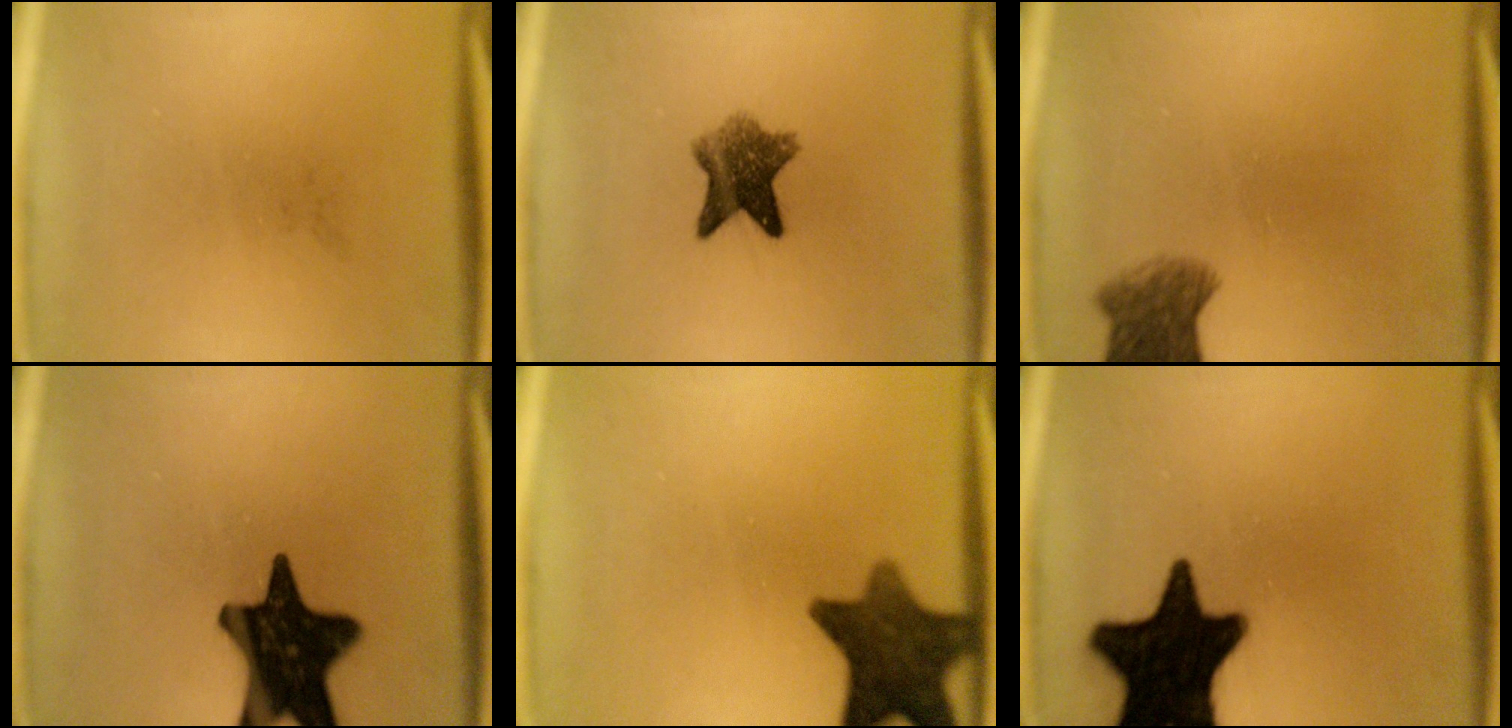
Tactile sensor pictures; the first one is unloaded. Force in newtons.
{"total": 6.8}
{"total": 5.0}
{"total": 17.4}
{"total": 11.2}
{"total": 19.2}